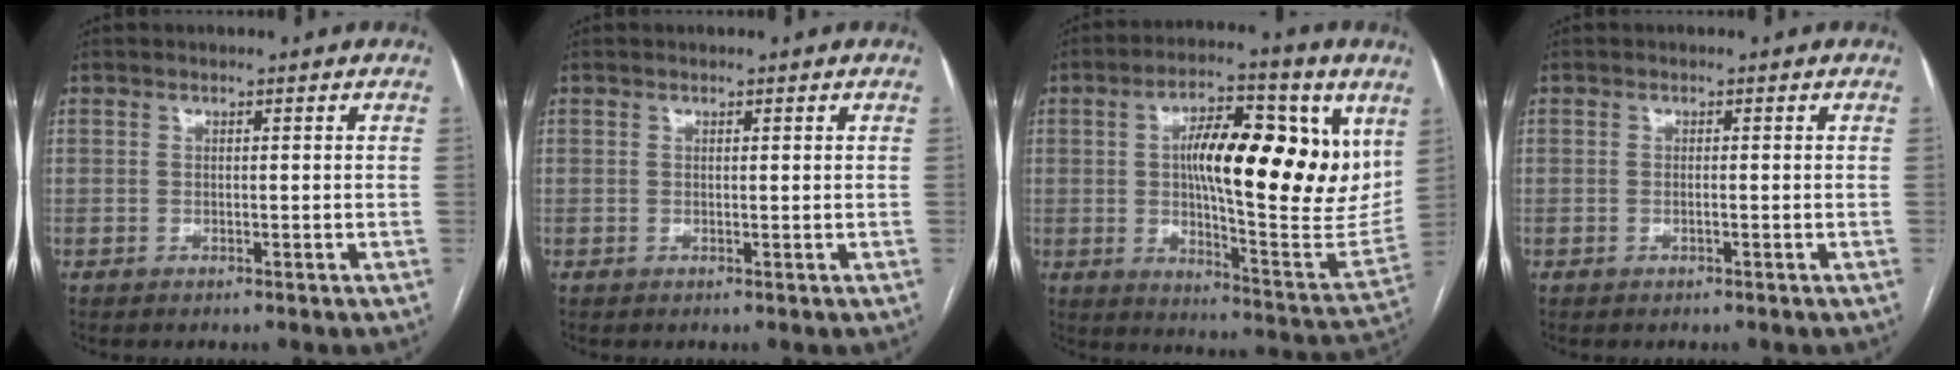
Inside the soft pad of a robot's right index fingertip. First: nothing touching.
{"total": 0.0}
{"total": 22.5, "force": [6.4, 6.3, 20.7], "torque": [-0.304, 0.014, 0.096]}
{"total": 0.5, "force": [-0.1, 0.0, 0.5], "torque": [-0.011, 0.000, -0.002]}